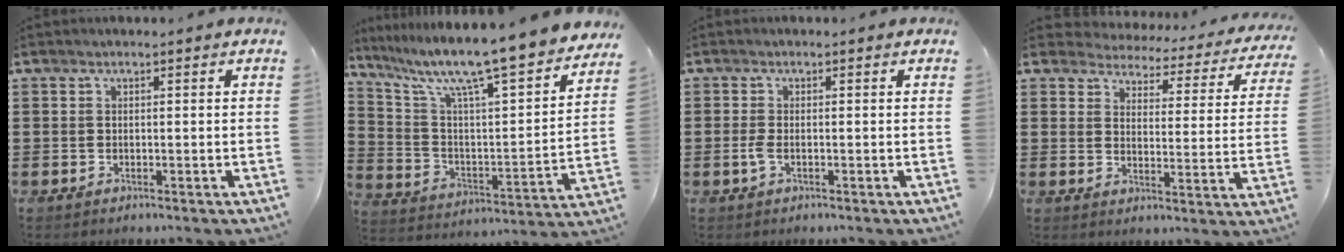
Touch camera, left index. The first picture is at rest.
{"total": 10.5, "force": [9.0, -0.2, 5.4], "torque": [-0.134, -0.076, 0.140]}
{"total": 1.7, "force": [-0.5, 0.6, 1.5], "torque": [-0.036, -0.004, -0.011]}
{"total": 2.9, "force": [2.9, 0.4, 0.0], "torque": [-0.022, -0.026, 0.042]}